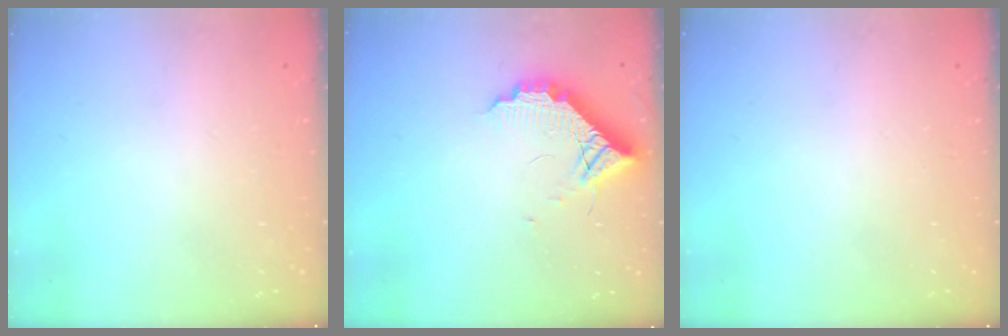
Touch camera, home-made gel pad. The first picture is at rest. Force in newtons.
{"total": 10.2, "press": 10.2, "slide": 0.8}
{"total": 0.0}